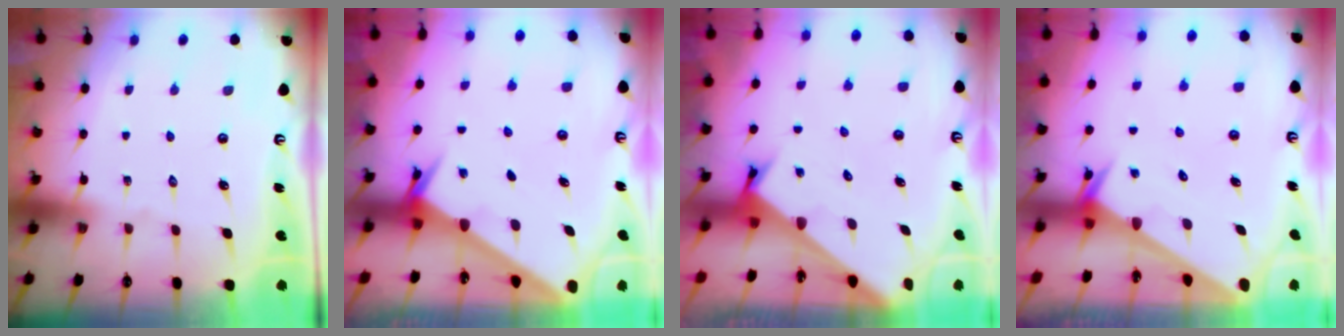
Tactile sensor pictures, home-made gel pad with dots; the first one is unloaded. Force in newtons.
{"total": 2.4, "press": 2.4, "slide": 0.3}
{"total": 2.7, "press": 2.7, "slide": 0.2}
{"total": 2.5, "press": 2.5, "slide": 0.0}